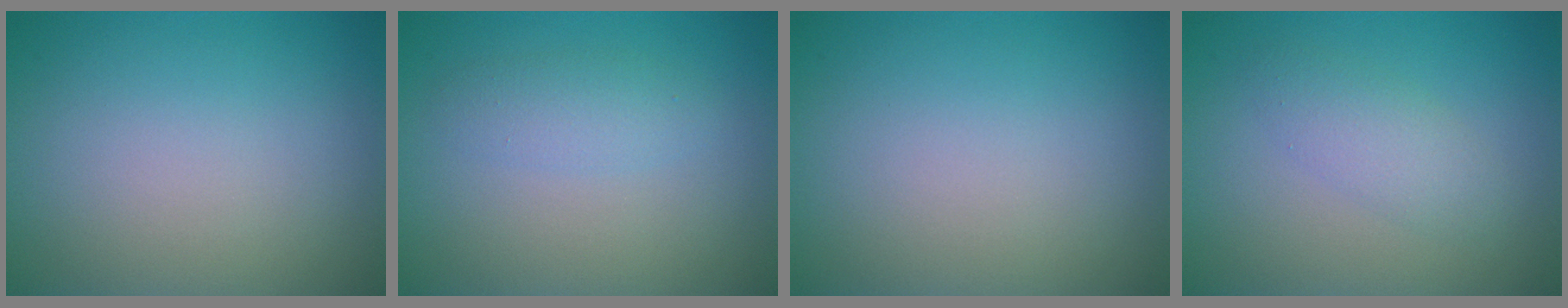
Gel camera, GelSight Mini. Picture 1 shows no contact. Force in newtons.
{"total": 1.8, "press": 1.8, "slide": 0.0}
{"total": 0.0}
{"total": 2.3, "press": 2.3, "slide": 0.2}